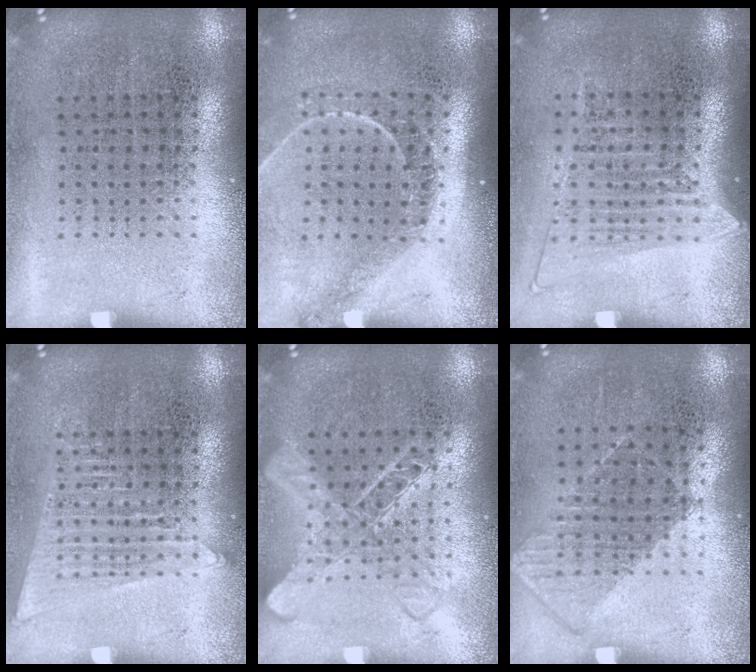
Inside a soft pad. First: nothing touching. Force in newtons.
{"total": 1.2, "press": 1.2, "slide": 0.2}
{"total": 1.4, "press": 1.3, "slide": 0.6}
{"total": 1.8, "press": 1.8, "slide": 0.3}
{"total": 1.5, "press": 1.5, "slide": 0.3}
{"total": 0.8, "press": 0.8, "slide": 0.3}